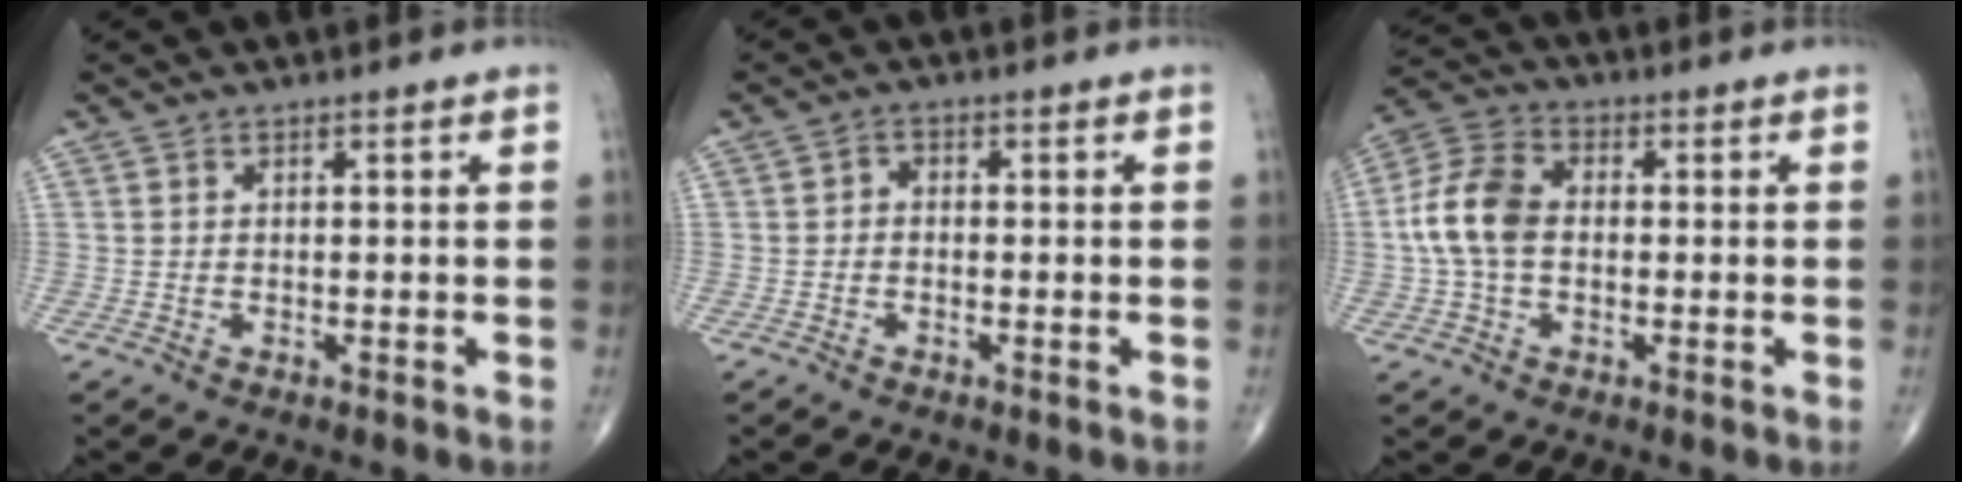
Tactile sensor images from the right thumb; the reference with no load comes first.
{"total": 1.4, "force": [-0.4, 1.1, 0.8], "torque": [-0.001, 0.007, -0.015]}
{"total": 10.0, "force": [-0.2, 6.8, 7.4], "torque": [-0.151, 0.028, -0.014]}